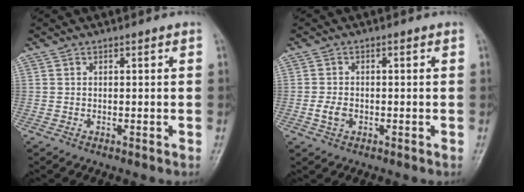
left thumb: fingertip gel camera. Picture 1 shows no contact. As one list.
[{"total": 2.7, "force": [-0.8, 1.9, 1.7], "torque": [-0.032, 0.002, -0.017]}]